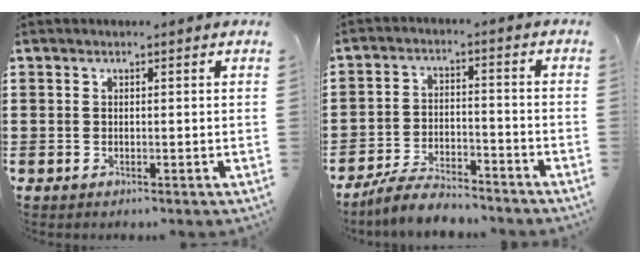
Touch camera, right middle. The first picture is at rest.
{"total": 6.2, "force": [-5.8, 0.9, 1.8], "torque": [-0.040, 0.006, -0.115]}